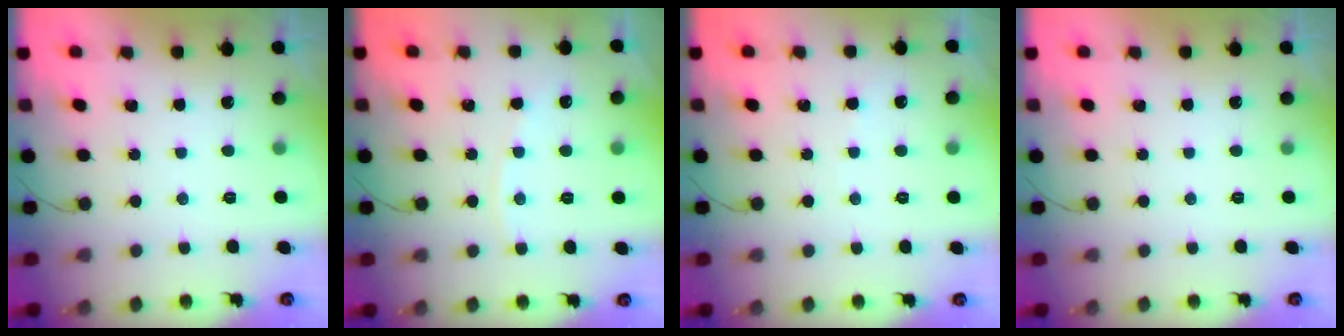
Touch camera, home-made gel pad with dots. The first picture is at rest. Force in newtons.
{"total": 2.0, "press": 2.0, "slide": 0.4}
{"total": 2.5, "press": 2.5, "slide": 0.3}
{"total": 0.0}